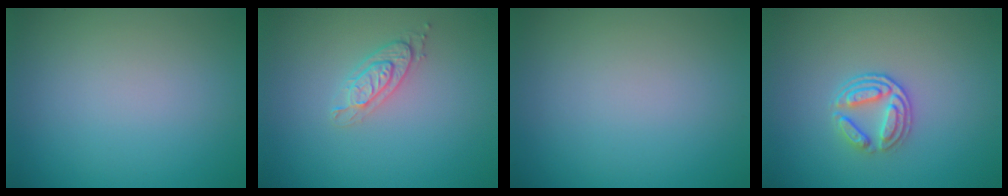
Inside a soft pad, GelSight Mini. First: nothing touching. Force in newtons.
{"total": 2.0, "press": 2.0, "slide": 0.5}
{"total": 0.0}
{"total": 2.6, "press": 2.1, "slide": 1.6}